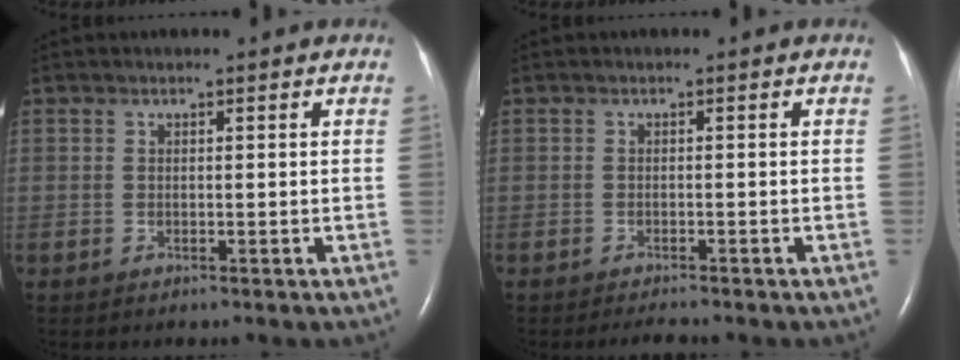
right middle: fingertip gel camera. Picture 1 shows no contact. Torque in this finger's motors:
{"motor_torque": [0.64, -0.62, 0.13, 0.05]}